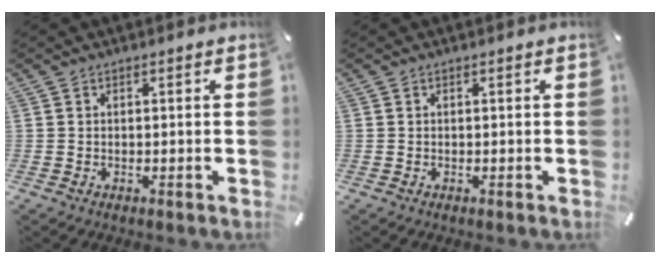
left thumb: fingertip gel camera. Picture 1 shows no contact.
{"total": 0.0}